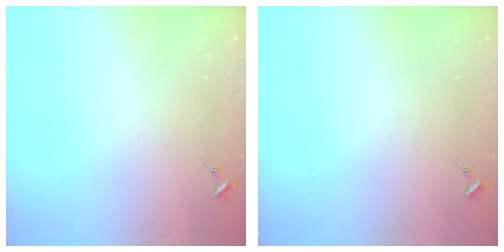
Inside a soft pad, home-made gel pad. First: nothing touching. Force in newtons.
{"total": 0.0}